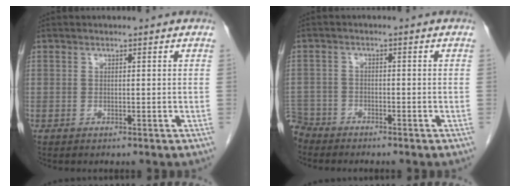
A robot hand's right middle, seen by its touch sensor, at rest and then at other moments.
{"total": 4.6, "force": [-4.3, 1.6, -0.3], "torque": [0.011, -0.007, -0.086]}